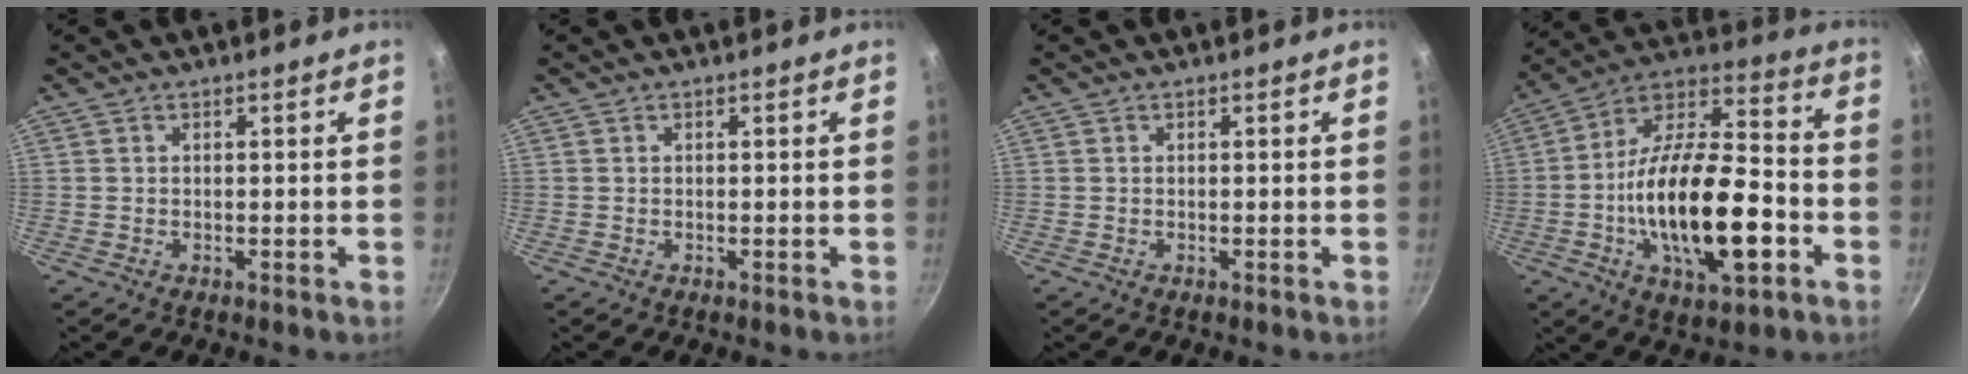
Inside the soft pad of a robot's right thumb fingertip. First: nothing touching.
{"total": 0.0}
{"total": 0.0}
{"total": 24.0, "force": [-5.9, 10.4, 20.8], "torque": [-0.348, 0.038, -0.104]}